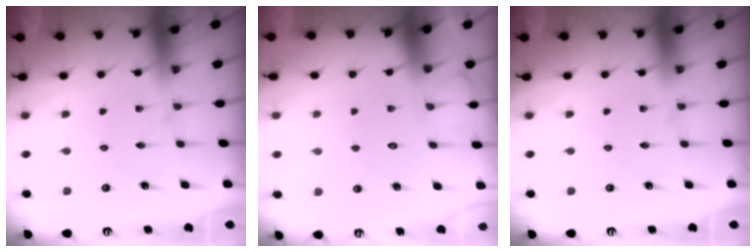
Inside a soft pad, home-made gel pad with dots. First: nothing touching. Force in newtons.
{"total": 4.3, "press": 4.2, "slide": 0.6}
{"total": 0.0}